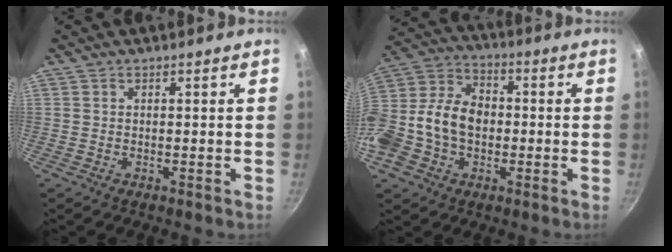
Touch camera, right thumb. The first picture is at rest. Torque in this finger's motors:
{"motor_torque": [0.95, 0.94, 0.19, -0.10, 0.21]}